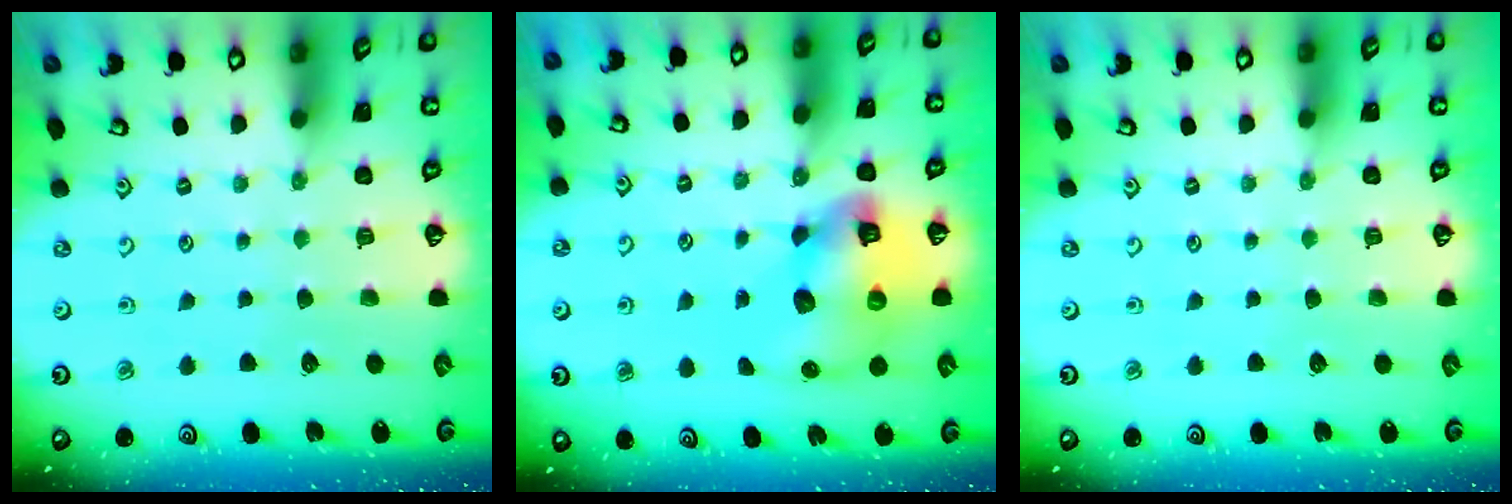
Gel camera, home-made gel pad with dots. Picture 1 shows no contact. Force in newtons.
{"total": 13.1, "press": 13.0, "slide": 2.0}
{"total": 0.0}